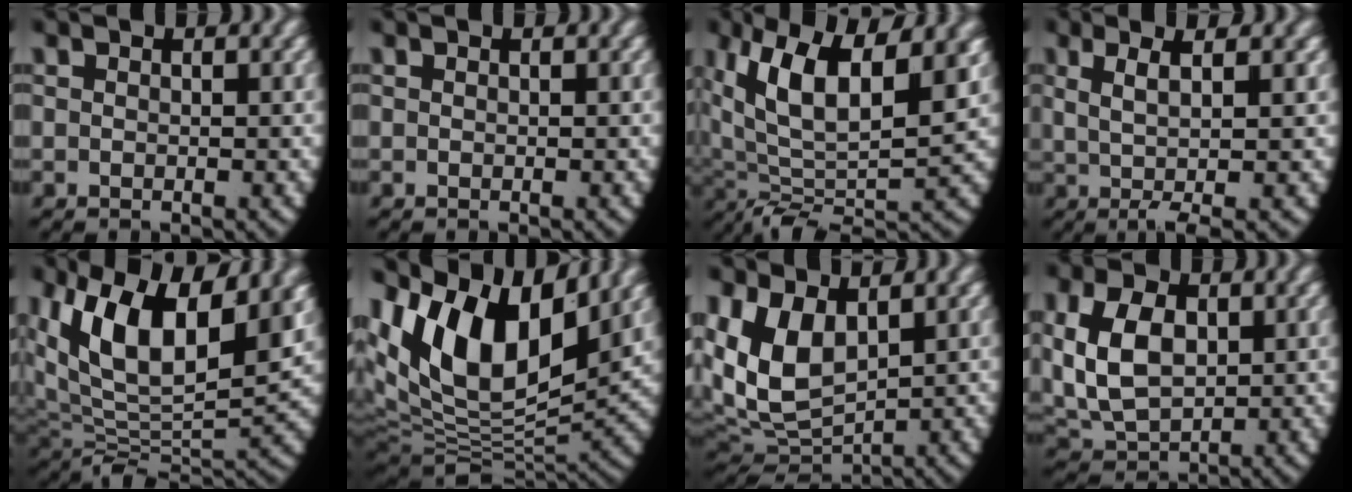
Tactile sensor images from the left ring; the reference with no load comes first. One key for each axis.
{"total": 0.0}
{"total": 10.4, "fx": 2.2, "fy": 6.0, "fz": 8.3, "tx": -0.186, "ty": -0.023, "tz": 0.048}
{"total": 5.5, "fx": 0.1, "fy": 1.9, "fz": 5.2, "tx": -0.085, "ty": -0.001, "tz": 0.010}
{"total": 9.8, "fx": 2.7, "fy": 5.1, "fz": 7.8, "tx": -0.178, "ty": -0.023, "tz": 0.057}
{"total": 17.0, "fx": 3.9, "fy": 11.3, "fz": 12.1, "tx": -0.258, "ty": -0.030, "tz": 0.074}
{"total": 11.1, "fx": 0.9, "fy": 9.0, "fz": 6.4, "tx": -0.183, "ty": -0.031, "tz": 0.026}
{"total": 8.9, "fx": 0.1, "fy": 7.3, "fz": 5.2, "tx": -0.141, "ty": -0.037, "tz": 0.021}